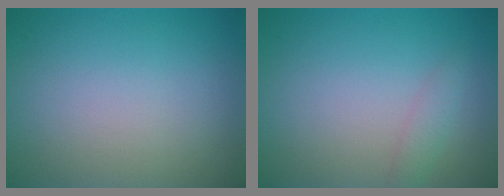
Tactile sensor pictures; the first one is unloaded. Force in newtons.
{"total": 1.3, "press": 1.3, "slide": 0.0}